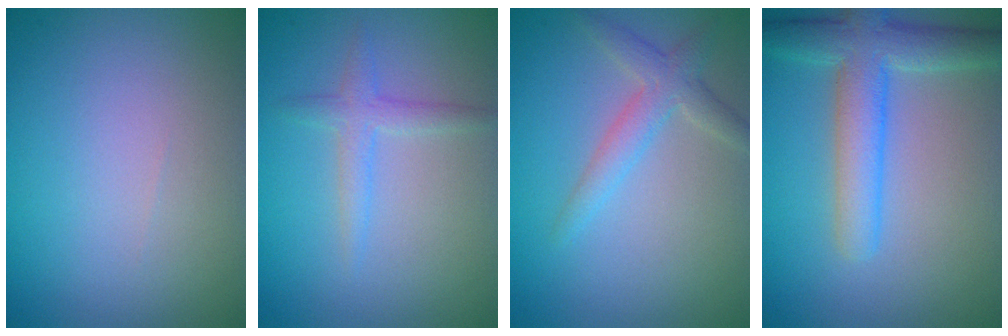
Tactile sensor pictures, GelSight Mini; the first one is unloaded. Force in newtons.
{"total": 1.8, "press": 1.8, "slide": 0.1}
{"total": 2.6, "press": 2.6, "slide": 0.1}
{"total": 5.3, "press": 5.3, "slide": 0.2}